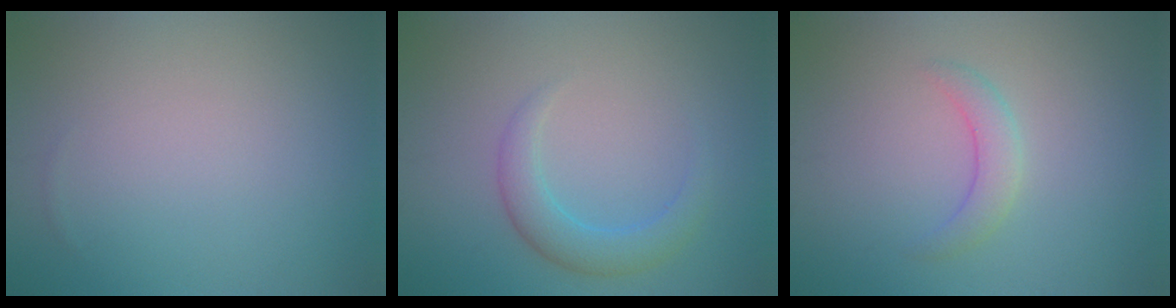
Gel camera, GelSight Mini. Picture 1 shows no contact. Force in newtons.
{"total": 3.0, "press": 3.0, "slide": 0.1}
{"total": 2.0, "press": 2.0, "slide": 0.1}